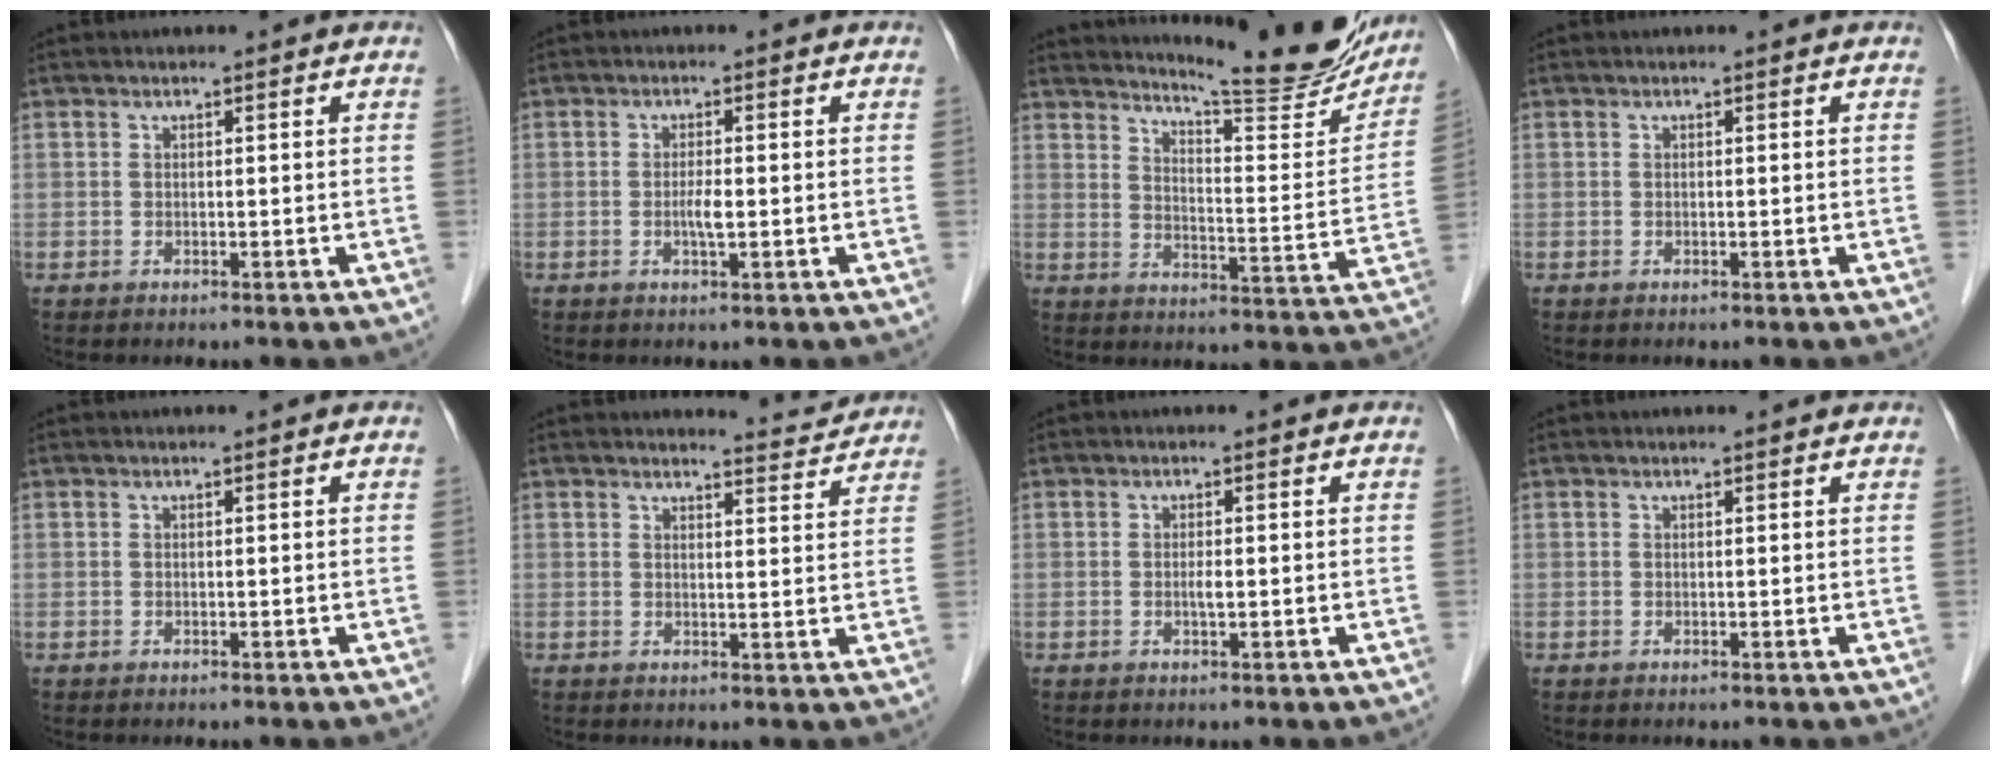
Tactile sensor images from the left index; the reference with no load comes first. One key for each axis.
{"total": 2.1, "fx": -0.6, "fy": 0.3, "fz": 2.0, "tx": -0.039, "ty": -0.004, "tz": -0.011}
{"total": 18.7, "fx": 17.3, "fy": 1.5, "fz": 6.9, "tx": -0.097, "ty": -0.078, "tz": 0.214}
{"total": 0.0}
{"total": 0.0}
{"total": 3.7, "fx": 3.6, "fy": 0.0, "fz": -0.6, "tx": -0.002, "ty": -0.020, "tz": 0.038}
{"total": 1.0, "fx": -0.3, "fy": 0.1, "fz": 1.0, "tx": -0.019, "ty": -0.005, "tz": -0.006}
{"total": 0.9, "fx": 0.9, "fy": 0.1, "fz": 0.2, "tx": -0.011, "ty": 0.001, "tz": 0.008}